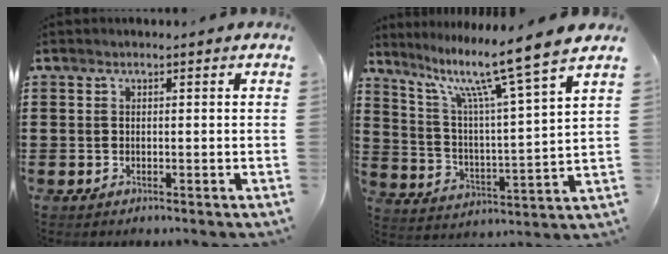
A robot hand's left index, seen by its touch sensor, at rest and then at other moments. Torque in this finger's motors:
{"motor_torque": [2.14, 0.00, 0.52, 0.21]}